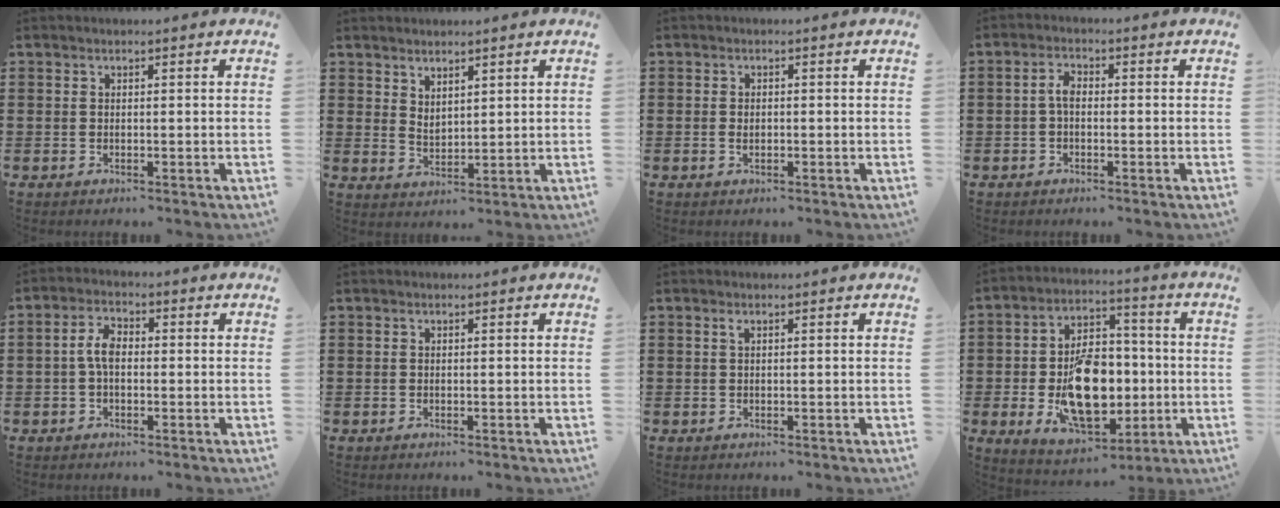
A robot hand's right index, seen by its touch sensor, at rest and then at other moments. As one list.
[{"total": 2.6, "force": [2.5, 0.9, 0.2], "torque": [-0.010, -0.001, 0.047]}, {"total": 1.1, "force": [-0.1, 0.6, 0.9], "torque": [-0.019, 0.003, -0.002]}, {"total": 2.9, "force": [-0.3, 1.6, 2.5], "torque": [-0.055, 0.002, -0.009]}, {"total": 4.4, "force": [-0.2, 2.3, 3.7], "torque": [-0.078, 0.006, -0.007]}, {"total": 0.0}, {"total": 0.6, "force": [0.3, 0.1, 0.5], "torque": [-0.012, 0.000, 0.005]}, {"total": 14.1, "force": [-2.1, 8.4, 11.1], "torque": [-0.187, -0.005, -0.029]}]